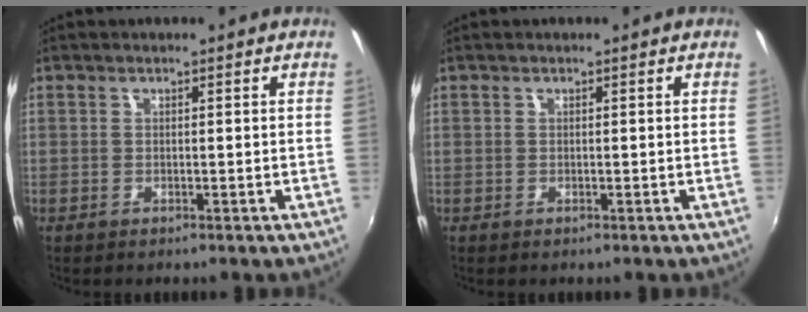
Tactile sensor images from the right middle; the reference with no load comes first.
{"total": 0.0}